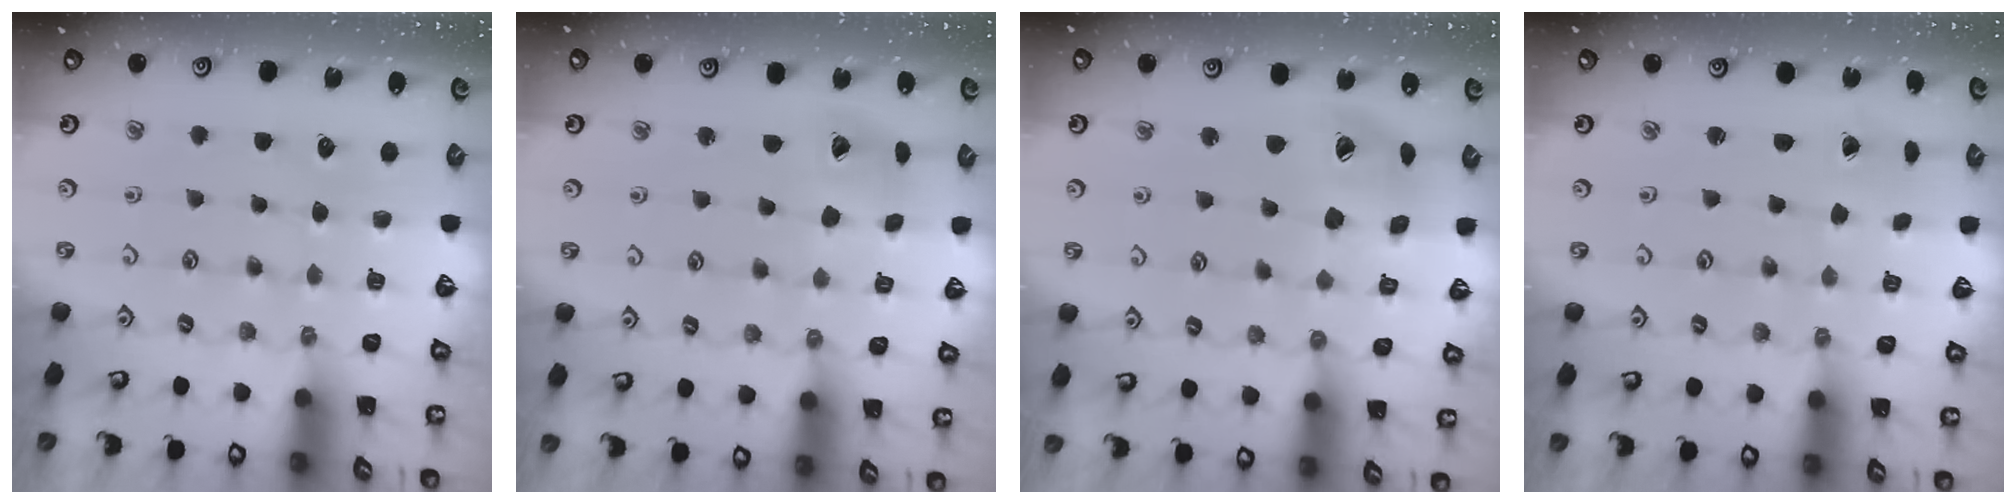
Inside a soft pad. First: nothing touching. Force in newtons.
{"total": 8.8, "press": 8.7, "slide": 1.2}
{"total": 12.6, "press": 12.5, "slide": 1.6}
{"total": 0.6, "press": 0.3, "slide": 0.5}